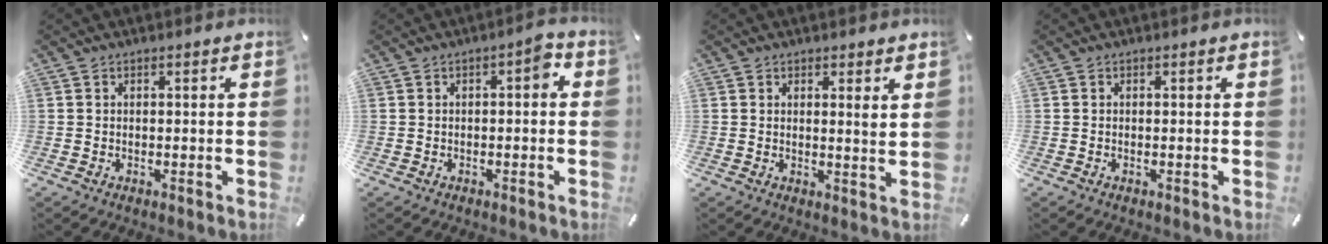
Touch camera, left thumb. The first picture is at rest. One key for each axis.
{"total": 3.5, "fx": -0.8, "fy": 1.6, "fz": 3.0, "tx": -0.049, "ty": 0.013, "tz": -0.020}
{"total": 2.1, "fx": 1.7, "fy": 0.3, "fz": 1.3, "tx": -0.014, "ty": -0.013, "tz": 0.026}
{"total": 0.0}